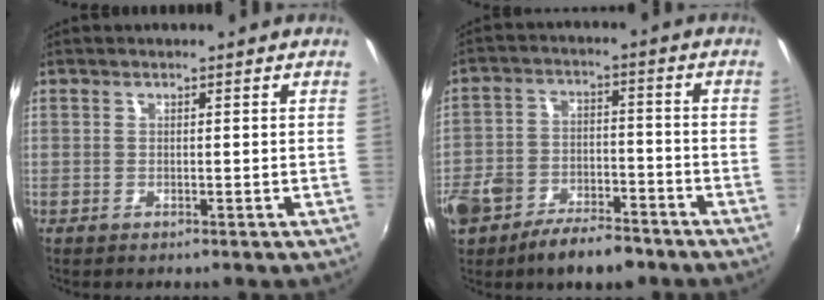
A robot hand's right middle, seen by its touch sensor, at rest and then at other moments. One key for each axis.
{"total": 13.2, "fx": -8.7, "fy": 6.7, "fz": 7.3, "tx": -0.181, "ty": -0.012, "tz": -0.147}